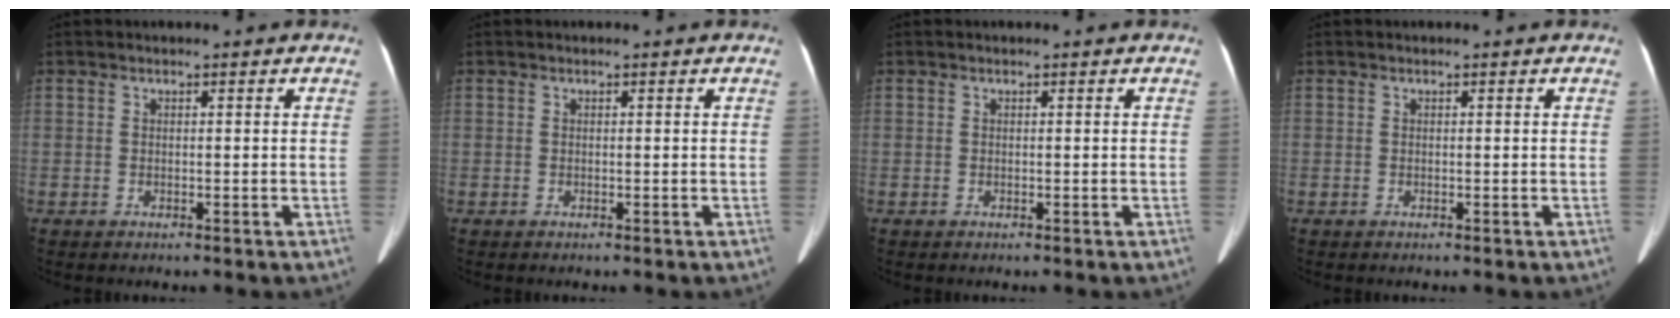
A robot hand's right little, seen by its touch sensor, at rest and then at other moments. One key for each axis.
{"total": 0.0}
{"total": 0.0}
{"total": 0.0}